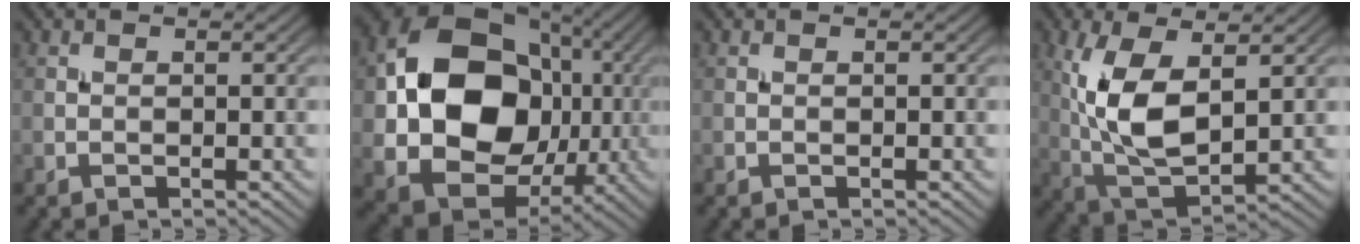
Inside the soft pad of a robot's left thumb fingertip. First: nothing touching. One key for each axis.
{"total": 17.9, "fx": 0.8, "fy": 13.9, "fz": 11.2, "tx": -0.225, "ty": -0.020, "tz": 0.028}
{"total": 0.0}
{"total": 10.3, "fx": 2.2, "fy": 4.7, "fz": 8.9, "tx": -0.204, "ty": -0.004, "tz": 0.043}